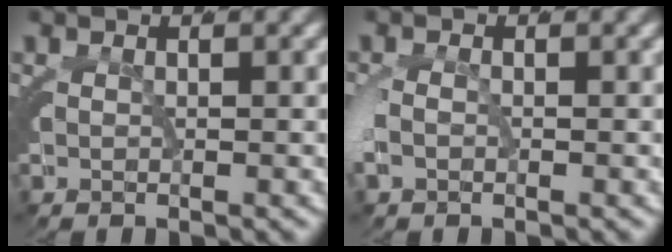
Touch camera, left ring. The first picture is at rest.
{"total": 1.6, "force": [-1.0, 1.2, 0.5], "torque": [-0.029, -0.007, -0.017]}